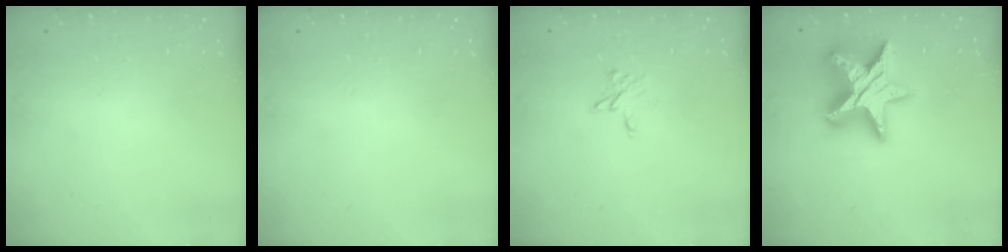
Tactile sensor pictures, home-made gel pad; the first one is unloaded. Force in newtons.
{"total": 0.0}
{"total": 4.5, "press": 4.5, "slide": 0.4}
{"total": 18.5, "press": 18.4, "slide": 1.4}